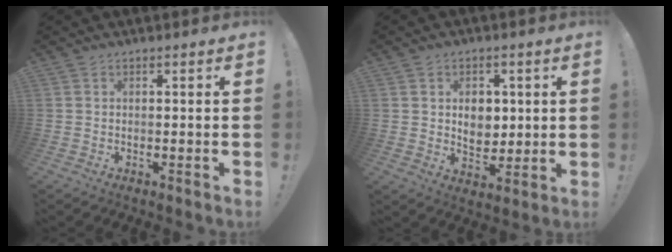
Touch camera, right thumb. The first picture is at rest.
{"total": 7.7, "force": [1.8, 6.4, 3.9], "torque": [-0.044, -0.010, 0.034]}